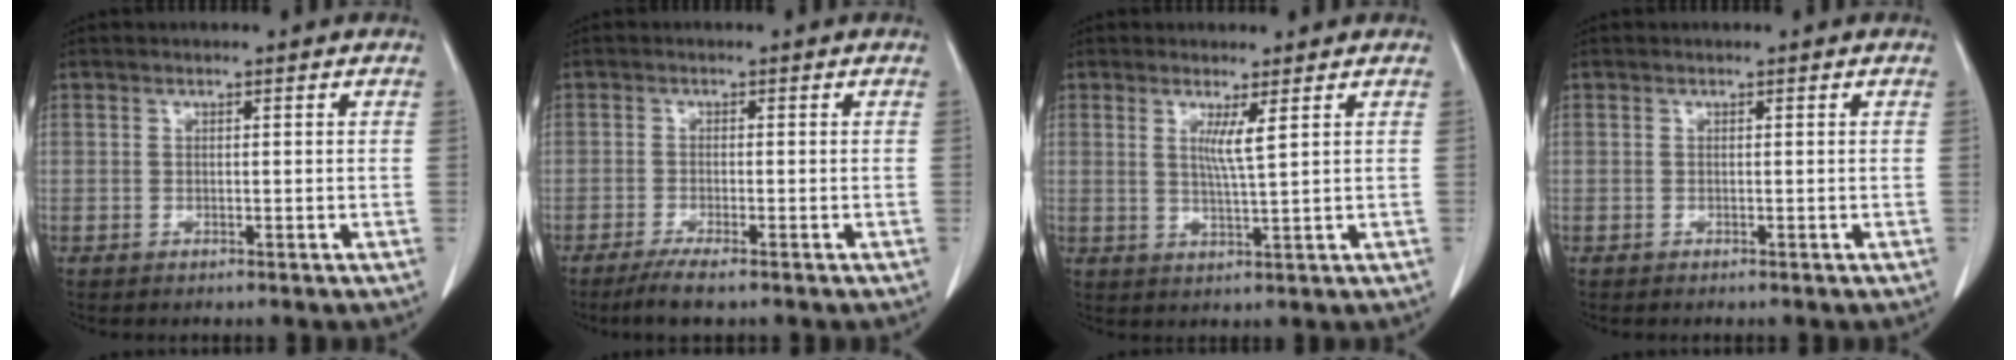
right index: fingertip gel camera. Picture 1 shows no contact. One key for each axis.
{"total": 4.1, "fx": -3.0, "fy": 0.1, "fz": 2.8, "tx": -0.049, "ty": -0.010, "tz": -0.052}
{"total": 3.2, "fx": 1.2, "fy": -0.5, "fz": 2.9, "tx": -0.056, "ty": -0.010, "tz": 0.024}
{"total": 0.0}